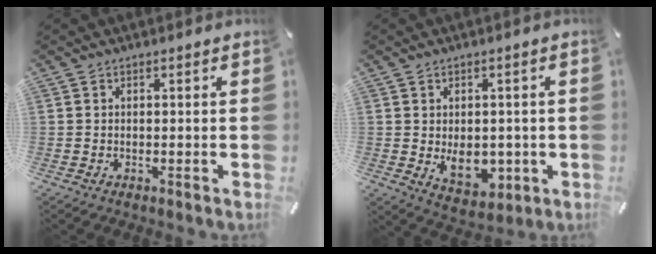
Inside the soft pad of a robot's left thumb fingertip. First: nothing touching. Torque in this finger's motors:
{"motor_torque": [0.50, 1.82, 0.35, -0.15, 0.20]}